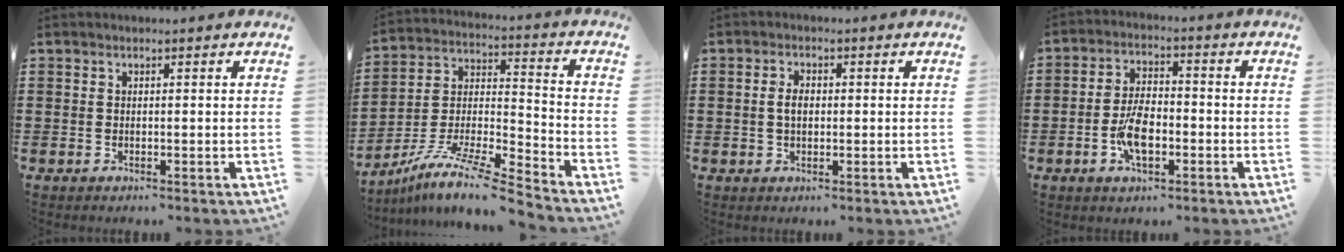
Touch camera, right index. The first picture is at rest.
{"total": 10.9, "force": [-9.3, 0.8, 5.7], "torque": [-0.107, 0.011, -0.187]}
{"total": 2.6, "force": [0.1, 1.4, 2.1], "torque": [-0.043, 0.007, 0.001]}
{"total": 6.7, "force": [-1.9, 3.3, 5.5], "torque": [-0.121, 0.002, -0.040]}